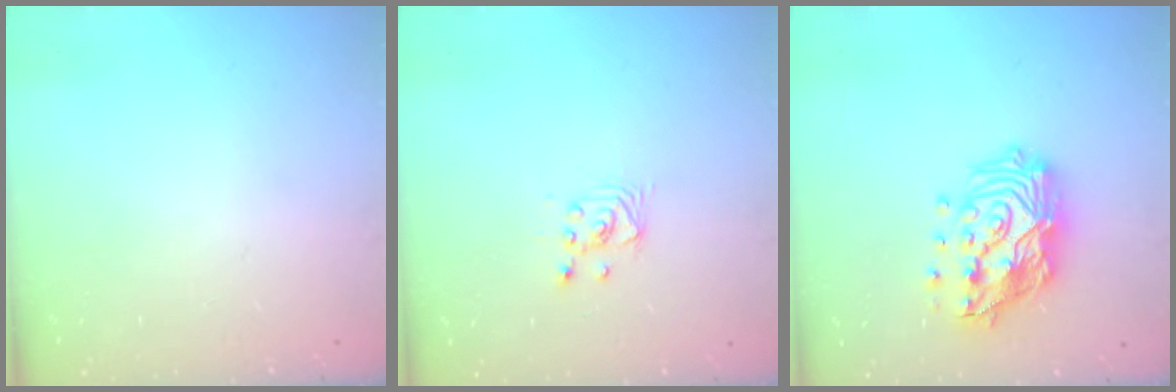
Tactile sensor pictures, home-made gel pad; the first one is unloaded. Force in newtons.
{"total": 2.2, "press": 2.2, "slide": 0.2}
{"total": 18.6, "press": 18.6, "slide": 1.4}